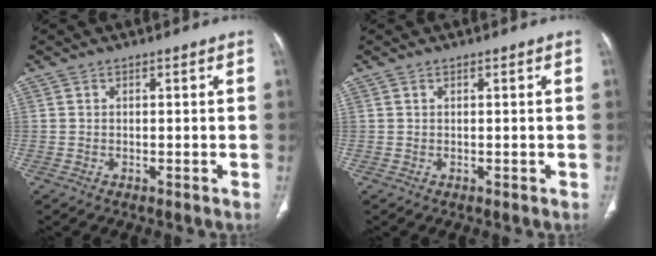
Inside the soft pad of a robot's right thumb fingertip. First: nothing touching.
{"total": 0.0}